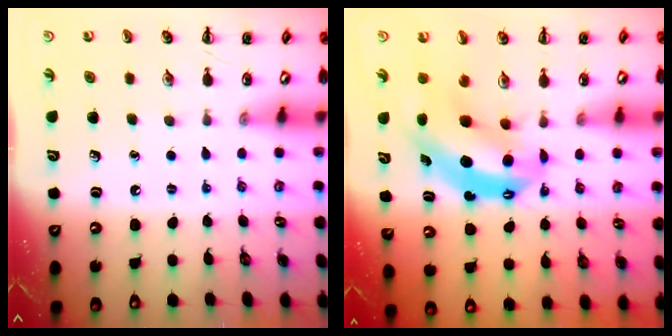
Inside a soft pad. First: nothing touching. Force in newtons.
{"total": 8.4, "press": 8.0, "slide": 2.4}